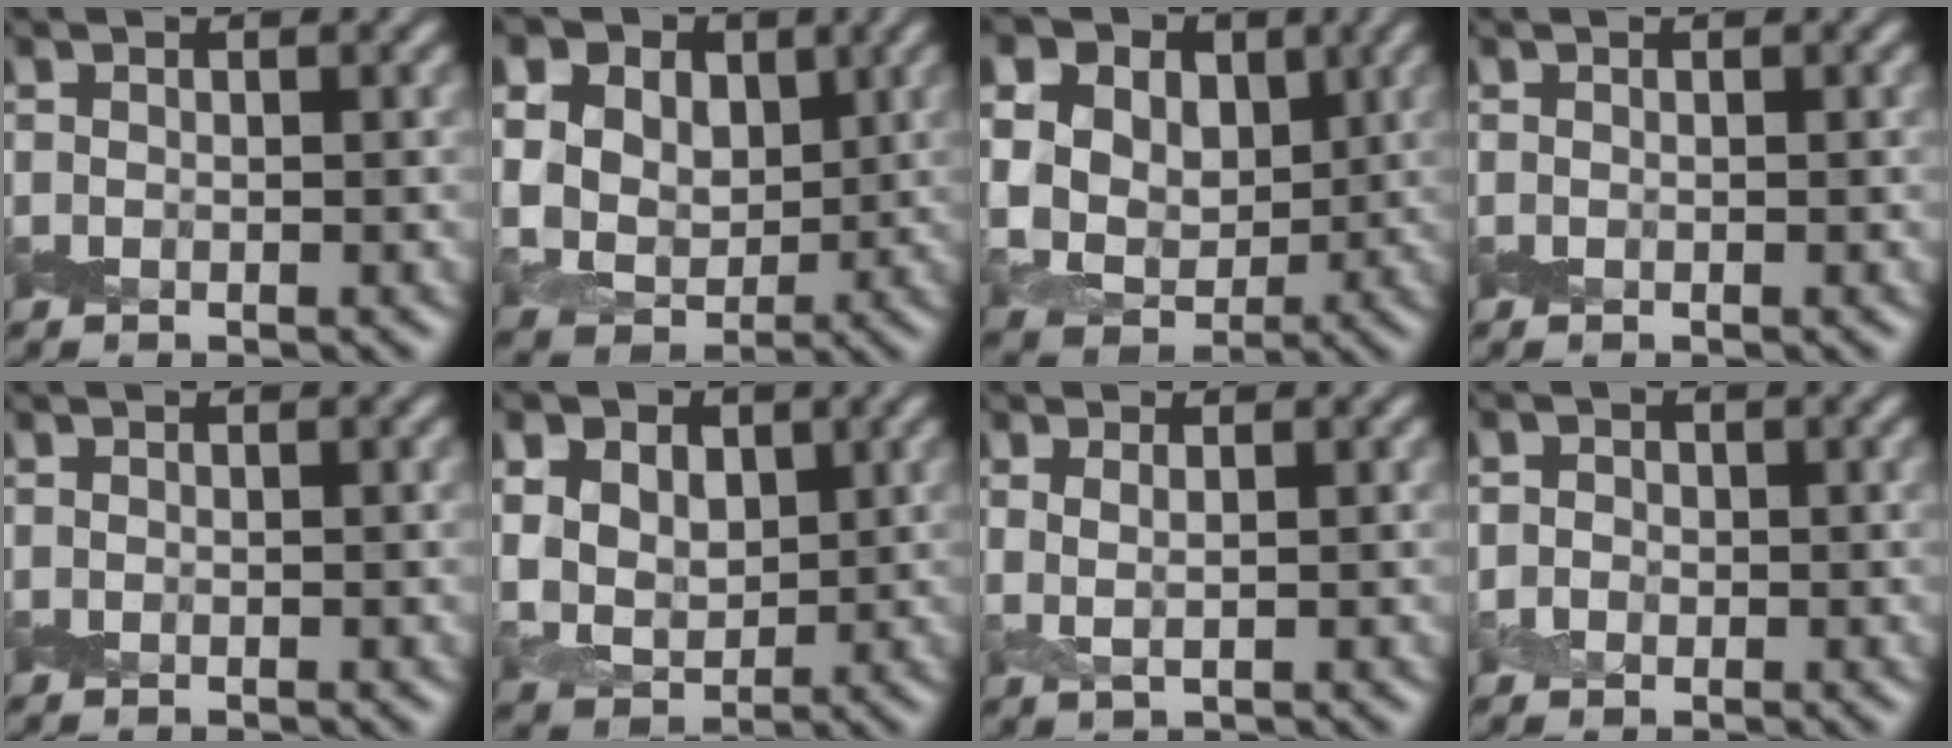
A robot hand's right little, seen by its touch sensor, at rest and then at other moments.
{"total": 16.2, "force": [6.9, 12.5, 7.6], "torque": [-0.181, 0.028, 0.124]}
{"total": 18.3, "force": [7.4, 14.4, 8.4], "torque": [-0.196, 0.024, 0.126]}
{"total": 0.0}
{"total": 0.0}
{"total": 10.3, "force": [3.8, 7.7, 5.6], "torque": [-0.097, 0.027, 0.048]}
{"total": 1.3, "force": [0.5, 0.4, 1.1], "torque": [-0.022, -0.005, 0.012]}
{"total": 1.5, "force": [-0.2, 1.4, 0.5], "torque": [0.004, 0.001, -0.008]}